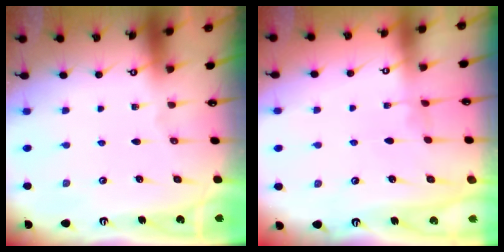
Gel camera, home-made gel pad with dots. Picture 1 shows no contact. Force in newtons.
{"total": 2.8, "press": 2.8, "slide": 0.3}